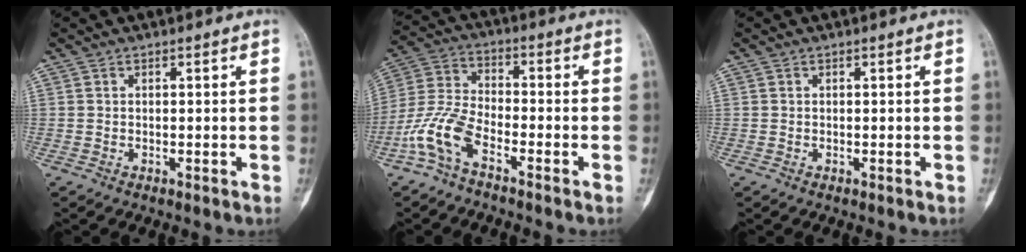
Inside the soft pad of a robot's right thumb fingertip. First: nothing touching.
{"total": 9.3, "force": [-5.1, 3.9, 6.6], "torque": [-0.154, 0.033, -0.113]}
{"total": 0.0}